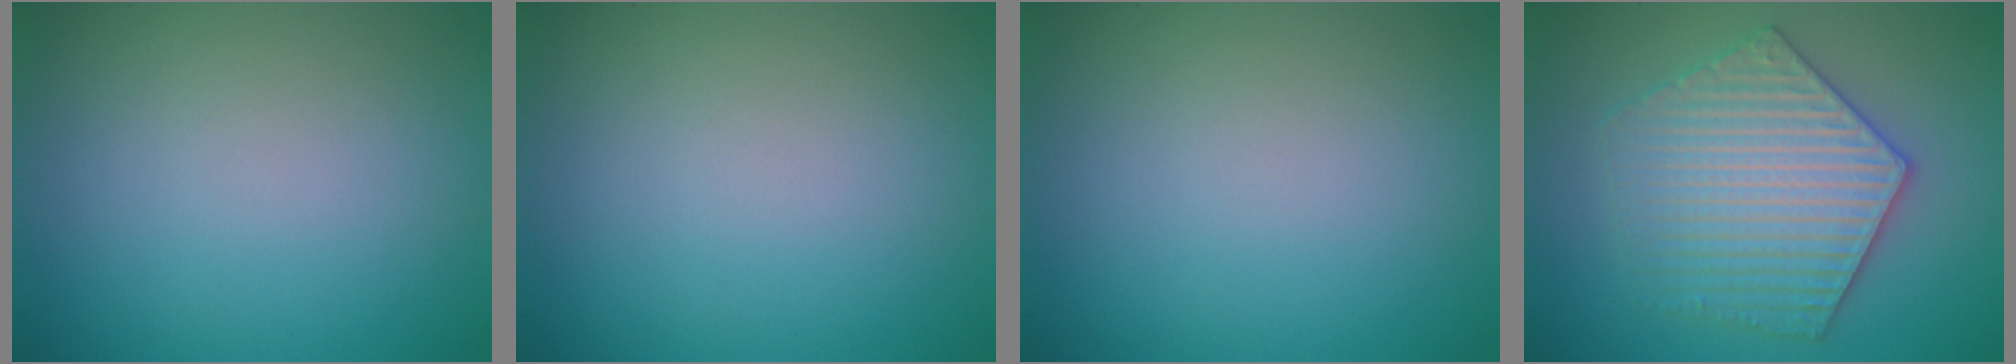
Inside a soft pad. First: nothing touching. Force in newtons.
{"total": 0.0}
{"total": 0.0}
{"total": 5.6, "press": 5.5, "slide": 0.9}